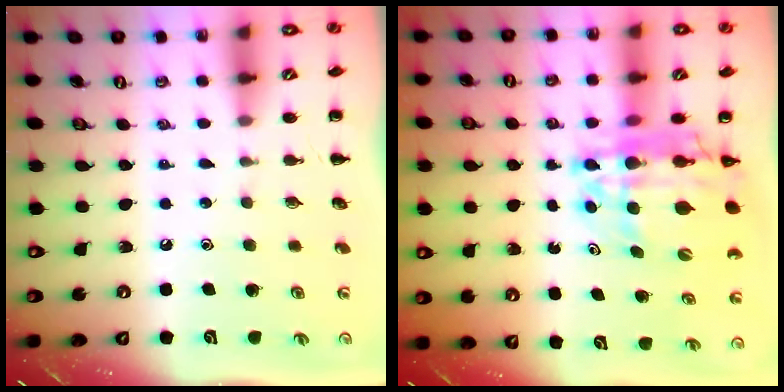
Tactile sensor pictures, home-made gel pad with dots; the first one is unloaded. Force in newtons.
{"total": 17.0, "press": 16.3, "slide": 4.6}